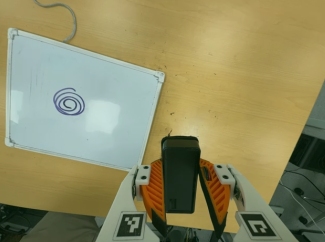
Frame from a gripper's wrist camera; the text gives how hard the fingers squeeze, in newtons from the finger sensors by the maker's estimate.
{"total": 4.5, "left": 3.4, "right": 5.6}